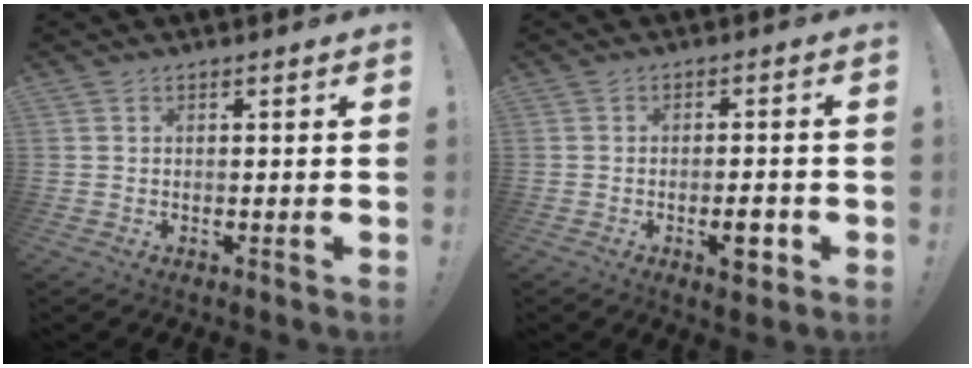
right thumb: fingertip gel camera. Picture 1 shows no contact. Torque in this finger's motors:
{"motor_torque": [0.40, 0.86, 0.35, -0.31, -0.01]}